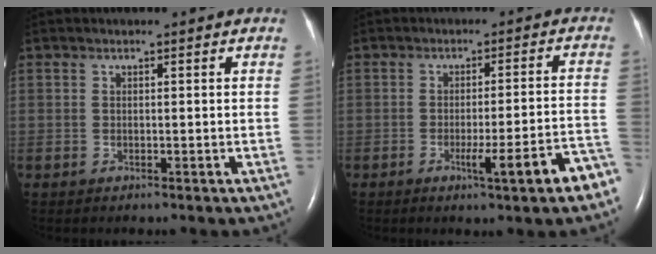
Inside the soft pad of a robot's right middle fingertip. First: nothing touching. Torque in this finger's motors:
{"motor_torque": [1.18, -0.63, 0.20, 0.08]}